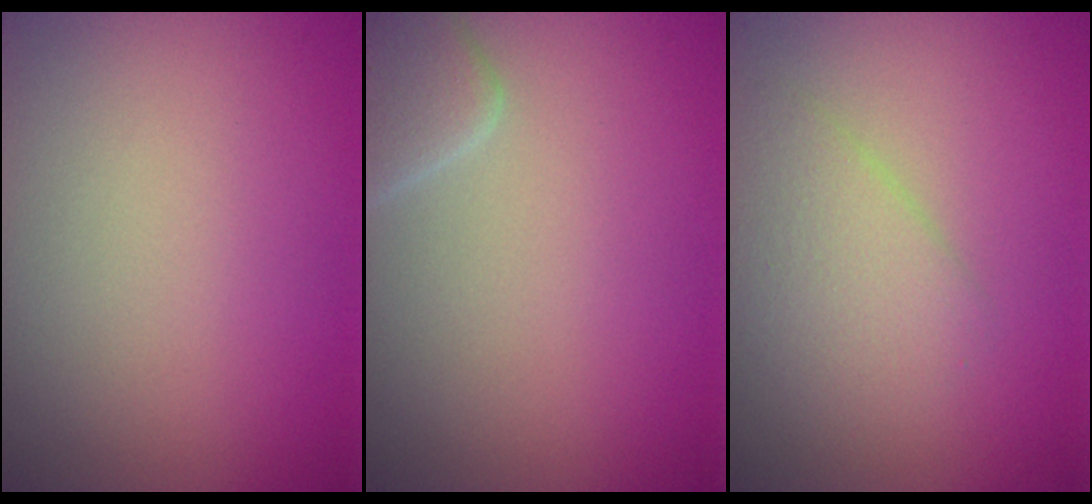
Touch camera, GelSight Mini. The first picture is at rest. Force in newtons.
{"total": 2.3, "press": 2.3, "slide": 0.2}
{"total": 2.4, "press": 2.4, "slide": 0.1}